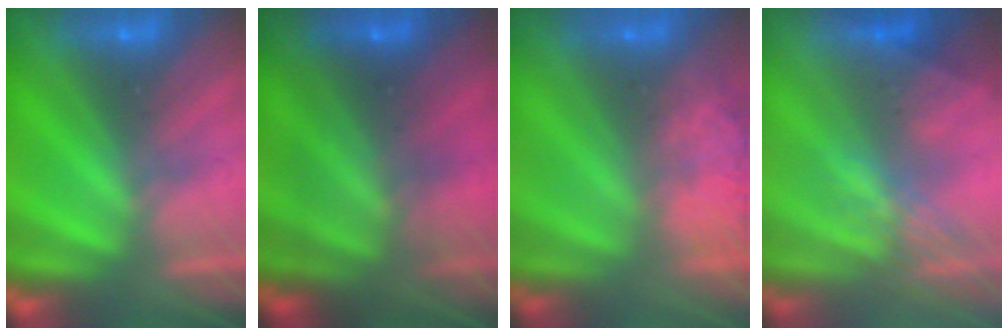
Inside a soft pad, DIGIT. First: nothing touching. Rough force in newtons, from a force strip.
{"total": 7.4}
{"total": 7.3}
{"total": 2.9}